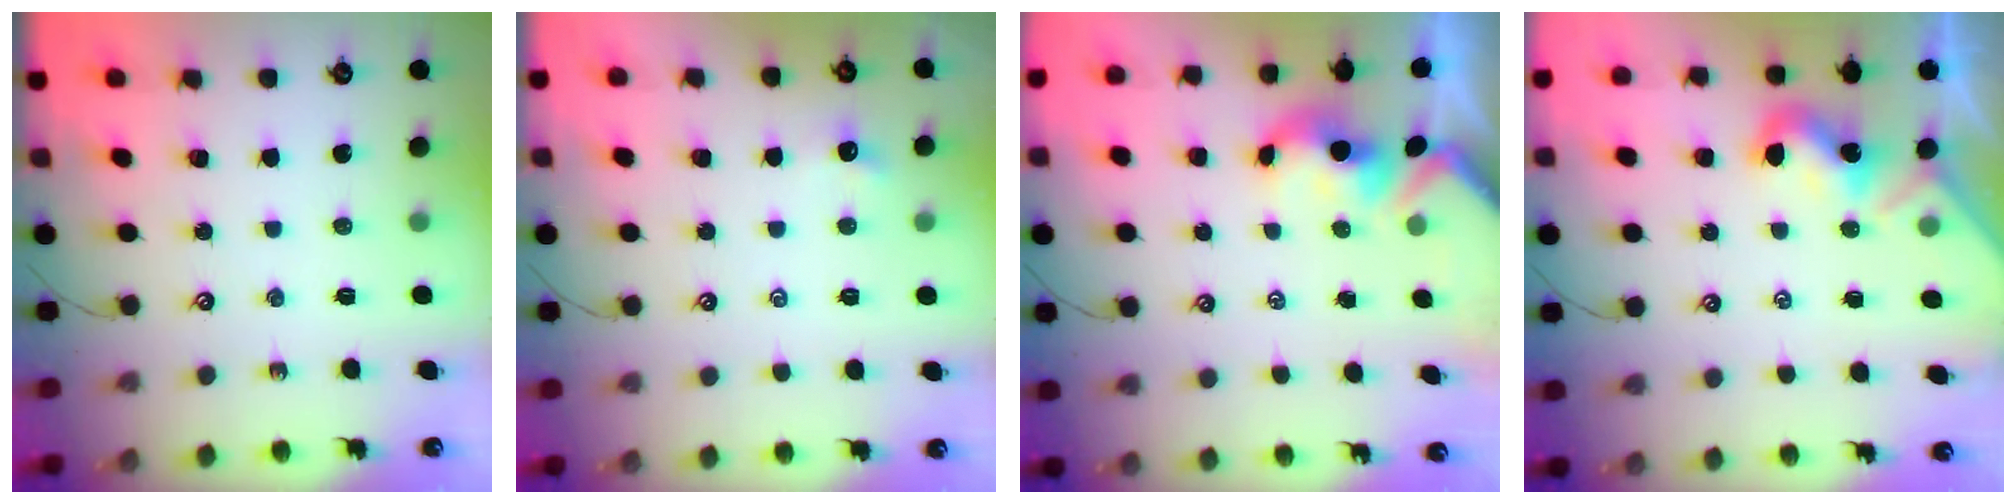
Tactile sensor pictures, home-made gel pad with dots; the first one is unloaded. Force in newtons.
{"total": 0.0}
{"total": 1.7, "press": 1.5, "slide": 0.7}
{"total": 1.7, "press": 1.6, "slide": 0.4}